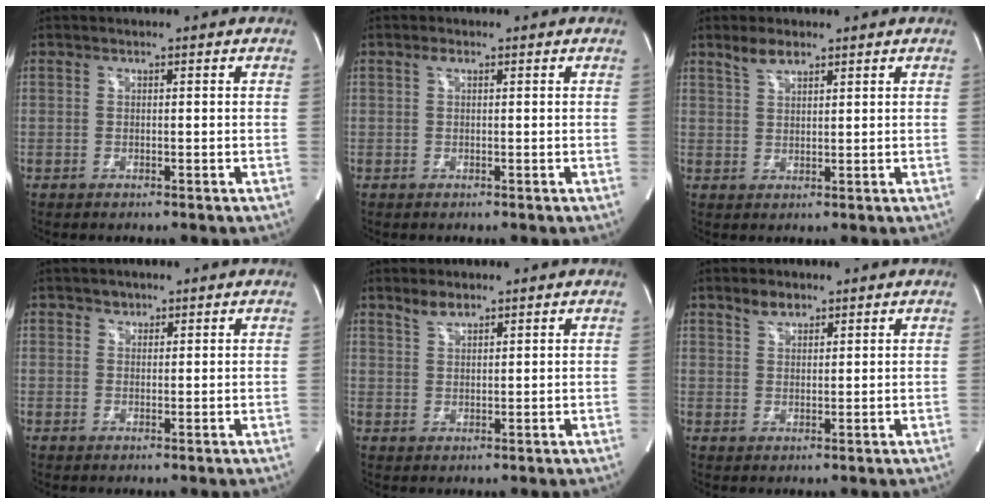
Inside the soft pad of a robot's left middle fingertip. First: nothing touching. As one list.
[{"total": 0.9, "force": [0.5, 0.4, 0.7], "torque": [-0.015, 0.007, 0.008]}, {"total": 3.2, "force": [2.5, 1.1, 1.6], "torque": [-0.037, 0.006, 0.050]}, {"total": 1.3, "force": [0.9, 0.9, 0.0], "torque": [0.007, -0.003, 0.009]}, {"total": 2.5, "force": [2.1, 0.8, 1.0], "torque": [-0.023, 0.004, 0.043]}, {"total": 2.7, "force": [2.1, 1.4, 1.0], "torque": [-0.021, 0.005, 0.039]}]